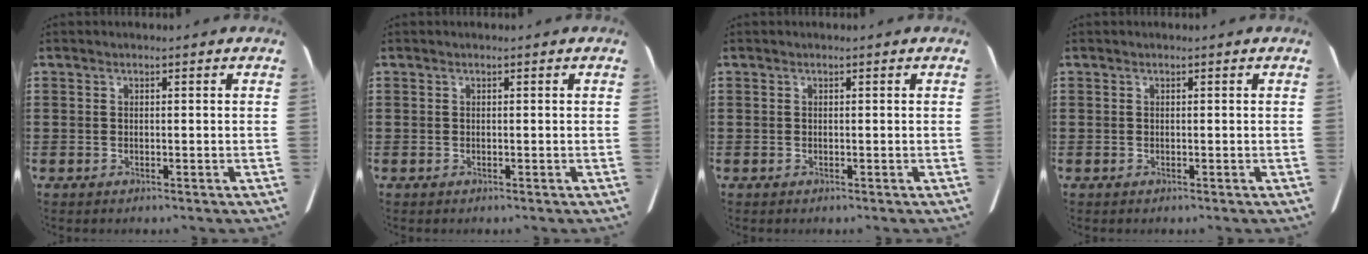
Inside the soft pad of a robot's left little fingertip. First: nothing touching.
{"total": 0.0}
{"total": 0.0}
{"total": 0.0}